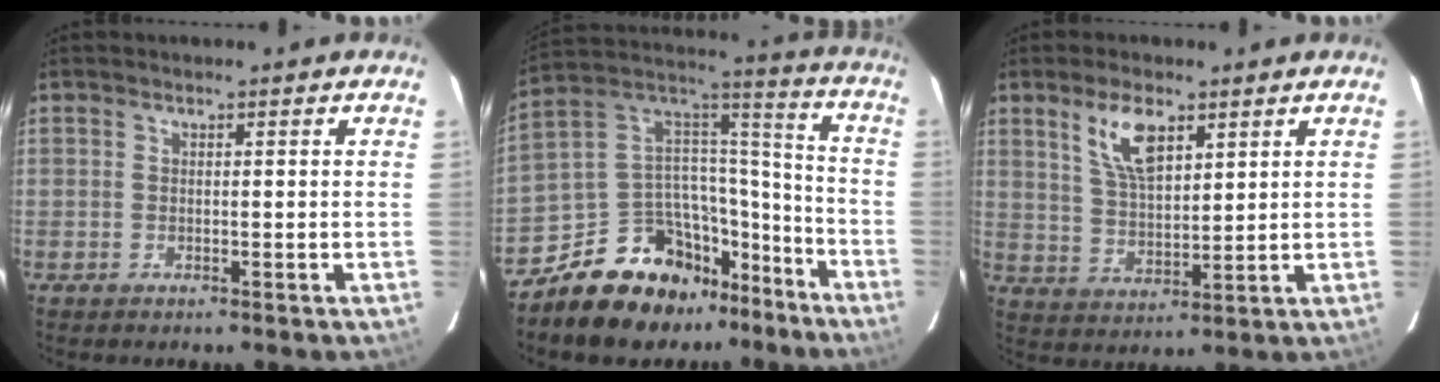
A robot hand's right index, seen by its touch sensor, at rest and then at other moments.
{"total": 19.0, "force": [-13.8, 10.5, 7.8], "torque": [-0.154, 0.068, -0.206]}
{"total": 8.3, "force": [4.5, 3.6, 6.0], "torque": [-0.111, 0.006, 0.091]}